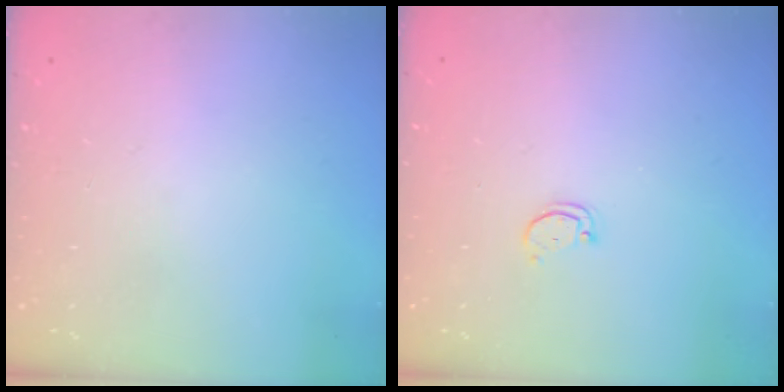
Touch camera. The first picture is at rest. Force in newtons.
{"total": 1.8, "press": 1.8, "slide": 0.1}